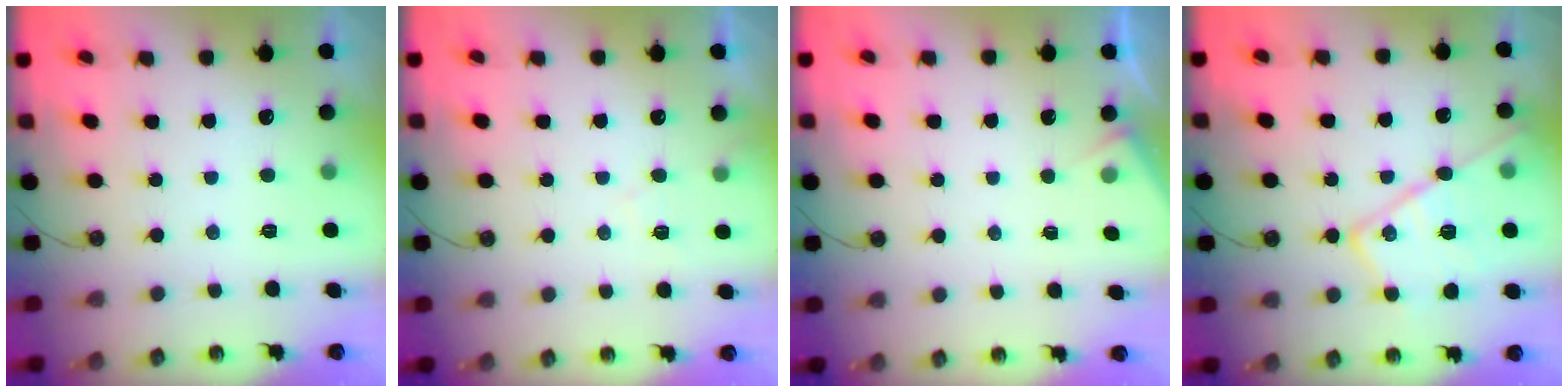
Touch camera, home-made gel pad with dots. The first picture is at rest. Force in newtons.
{"total": 5.4, "press": 5.3, "slide": 0.7}
{"total": 3.3, "press": 3.3, "slide": 0.4}
{"total": 18.1, "press": 18.0, "slide": 1.6}